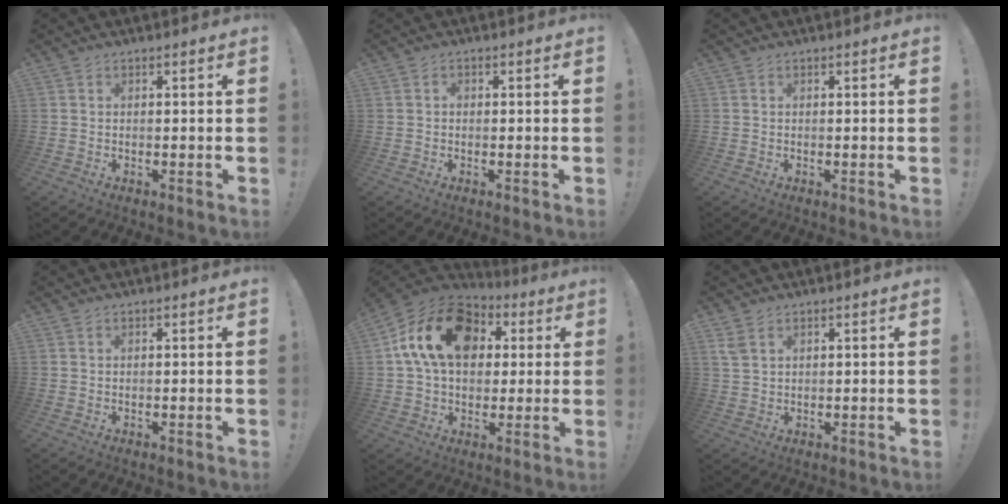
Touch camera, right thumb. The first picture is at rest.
{"total": 0.8, "force": [-0.4, 0.7, 0.2], "torque": [-0.004, 0.003, -0.007]}
{"total": 0.0}
{"total": 0.0}
{"total": 19.9, "force": [5.9, 13.9, 12.9], "torque": [-0.221, 0.004, 0.108]}
{"total": 3.6, "force": [2.1, 1.9, 2.2], "torque": [-0.039, -0.005, 0.042]}